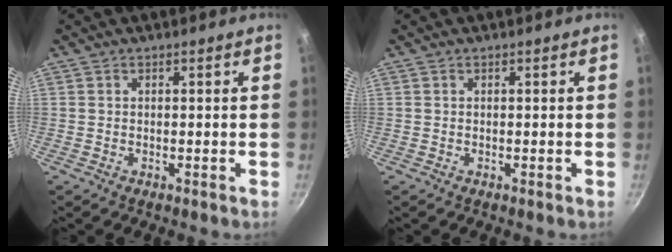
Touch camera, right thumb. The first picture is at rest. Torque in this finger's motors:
{"motor_torque": [-0.01, 0.00, 0.05, 0.01, 0.00]}